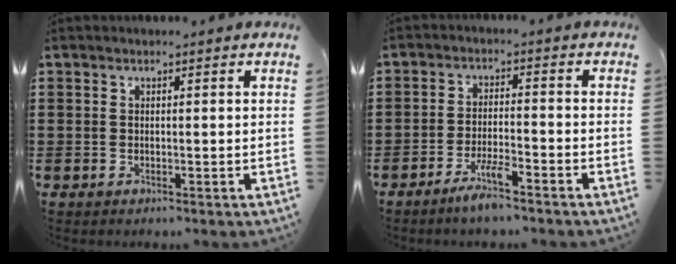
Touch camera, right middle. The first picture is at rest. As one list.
[{"total": 4.4, "force": [-3.5, 0.4, 2.7], "torque": [-0.059, -0.001, -0.068]}]